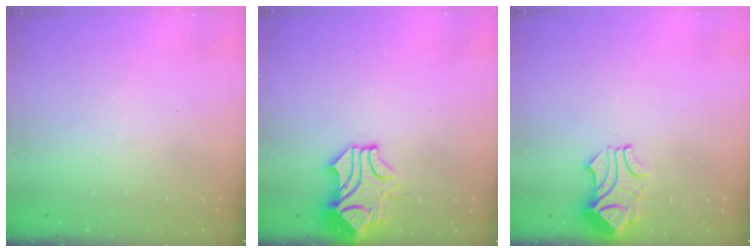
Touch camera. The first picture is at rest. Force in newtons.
{"total": 2.7, "press": 2.3, "slide": 1.4}
{"total": 3.5, "press": 3.3, "slide": 0.9}